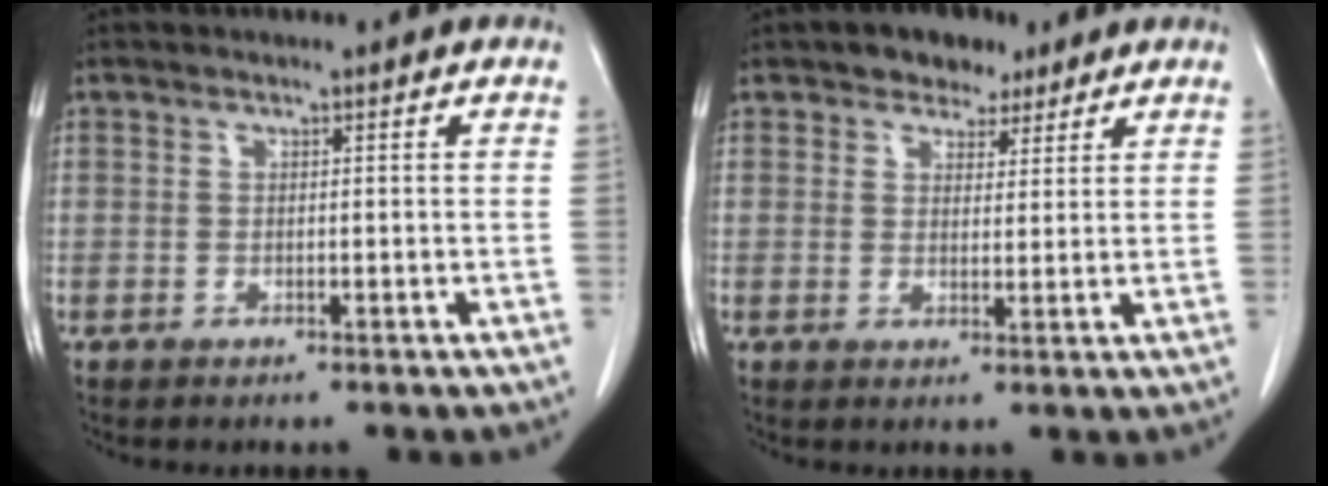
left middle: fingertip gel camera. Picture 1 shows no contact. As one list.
[{"total": 4.8, "force": [3.4, 2.9, 1.8], "torque": [-0.025, 0.010, 0.056]}]